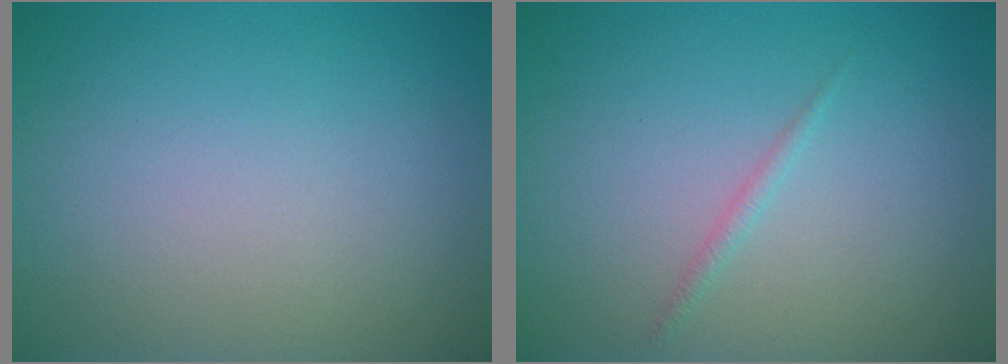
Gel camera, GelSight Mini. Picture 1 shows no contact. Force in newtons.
{"total": 0.7, "press": 0.7, "slide": 0.1}